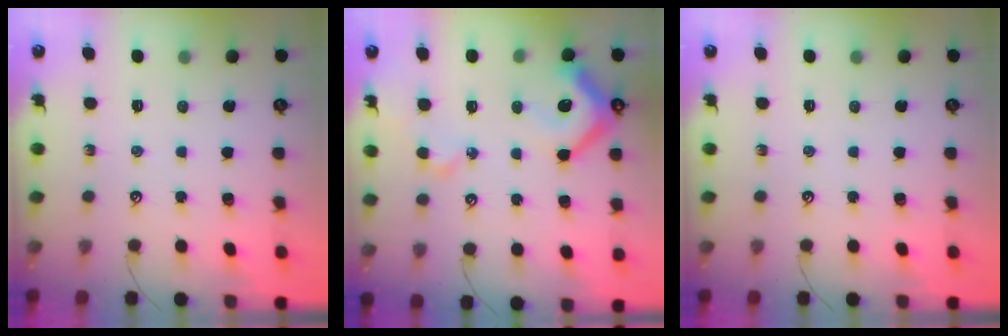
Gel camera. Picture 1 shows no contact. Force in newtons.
{"total": 11.5, "press": 11.3, "slide": 1.8}
{"total": 0.0}